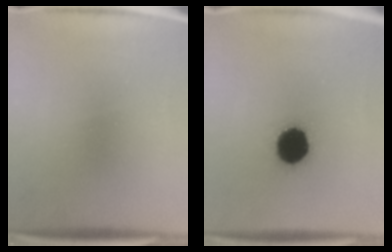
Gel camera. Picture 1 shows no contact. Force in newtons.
{"total": 14.1}